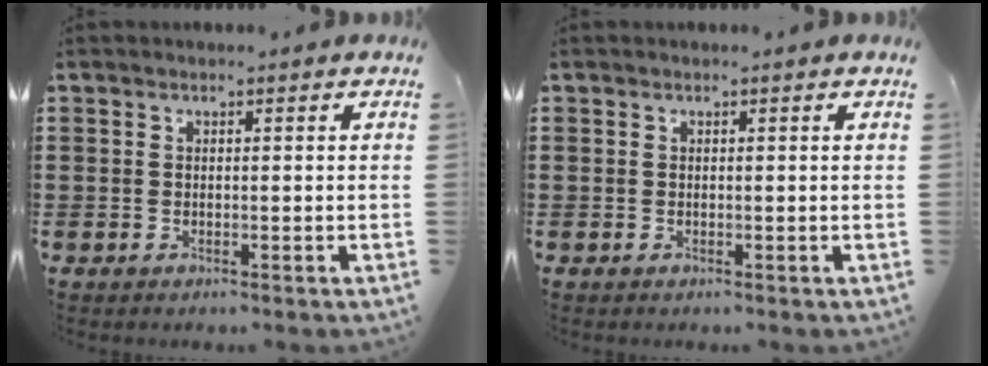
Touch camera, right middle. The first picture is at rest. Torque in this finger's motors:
{"motor_torque": [-0.06, -0.07, 0.00, 0.00]}